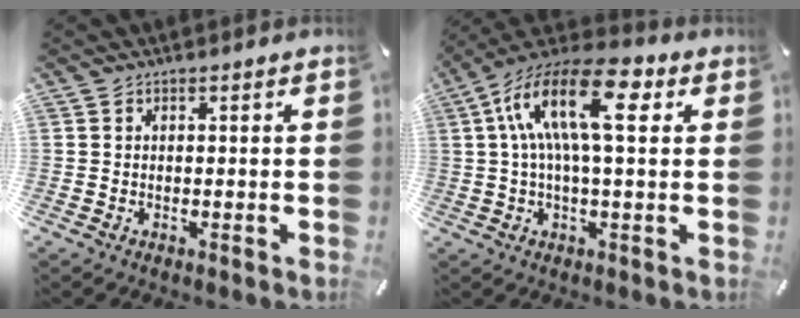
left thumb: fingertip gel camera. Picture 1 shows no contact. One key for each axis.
{"total": 16.1, "fx": 4.4, "fy": 6.1, "fz": 14.3, "tx": -0.289, "ty": -0.011, "tz": 0.071}